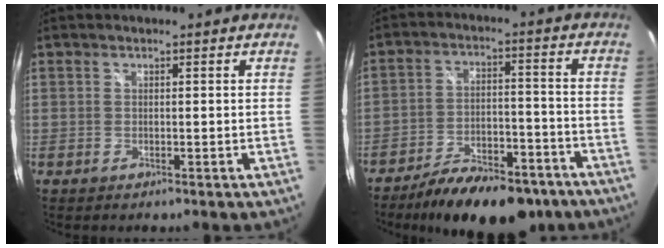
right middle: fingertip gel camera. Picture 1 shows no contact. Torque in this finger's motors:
{"motor_torque": [1.07, -1.07, 0.26, 0.05]}